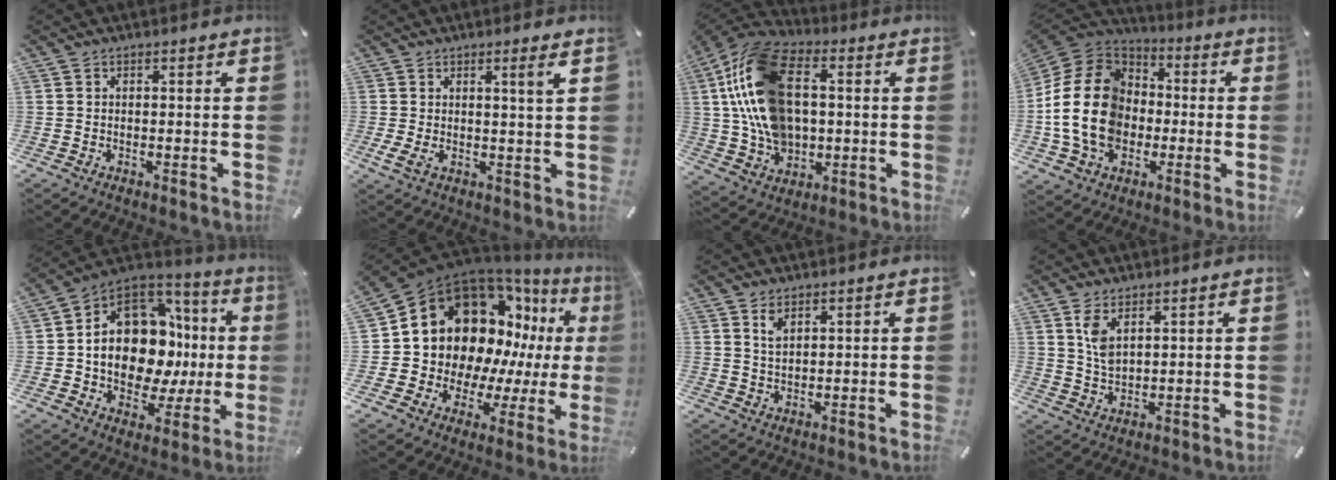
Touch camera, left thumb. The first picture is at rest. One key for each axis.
{"total": 5.2, "fx": 1.5, "fy": 0.7, "fz": 5.0, "tx": -0.093, "ty": -0.010, "tz": 0.021}
{"total": 20.4, "fx": 2.0, "fy": 14.7, "fz": 14.0, "tx": -0.316, "ty": 0.006, "tz": 0.039}
{"total": 19.7, "fx": -3.2, "fy": 15.7, "fz": 11.4, "tx": -0.260, "ty": 0.025, "tz": -0.064}
{"total": 16.9, "fx": 0.3, "fy": 12.8, "fz": 11.1, "tx": -0.173, "ty": -0.028, "tz": 0.005}
{"total": 17.0, "fx": 7.1, "fy": 13.6, "fz": 7.4, "tx": -0.118, "ty": -0.090, "tz": 0.148}
{"total": 3.2, "fx": 1.9, "fy": 1.8, "fz": 1.8, "tx": -0.033, "ty": -0.002, "tz": 0.033}
{"total": 5.3, "fx": 2.8, "fy": 2.7, "fz": 3.6, "tx": -0.086, "ty": -0.005, "tz": 0.050}